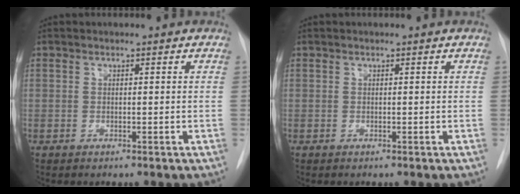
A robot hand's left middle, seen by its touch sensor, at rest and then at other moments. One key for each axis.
{"total": 0.0}